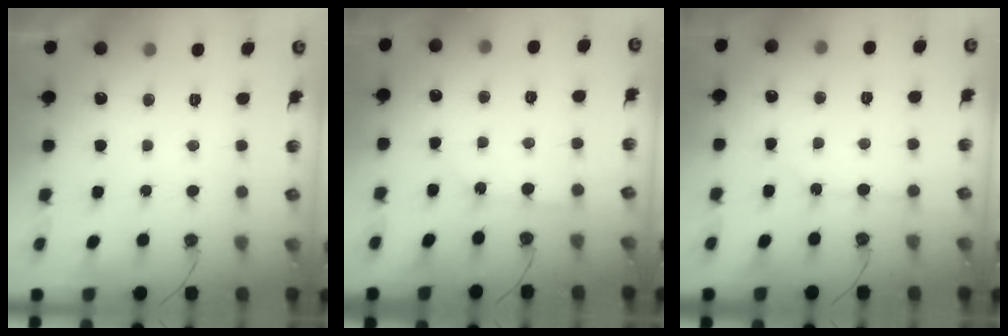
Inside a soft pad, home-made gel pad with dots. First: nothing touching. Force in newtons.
{"total": 2.3, "press": 2.3, "slide": 0.3}
{"total": 2.9, "press": 2.8, "slide": 0.4}